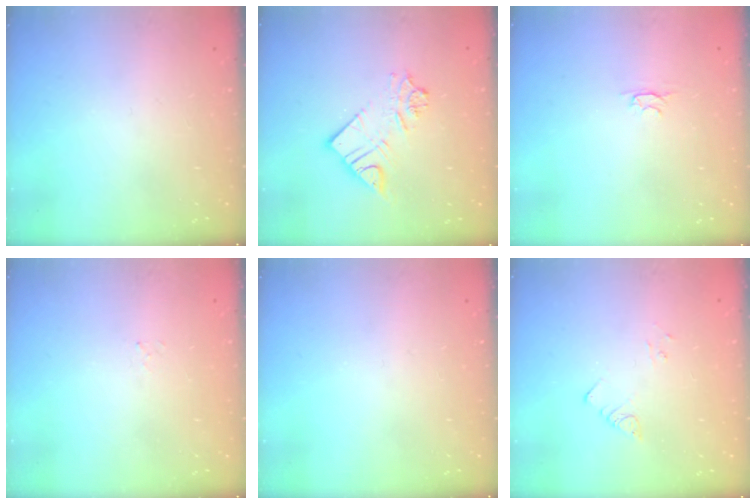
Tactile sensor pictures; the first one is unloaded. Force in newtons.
{"total": 10.8, "press": 10.8, "slide": 1.1}
{"total": 2.4, "press": 2.3, "slide": 0.5}
{"total": 1.5, "press": 1.5, "slide": 0.2}
{"total": 0.0}
{"total": 5.3, "press": 5.2, "slide": 0.6}